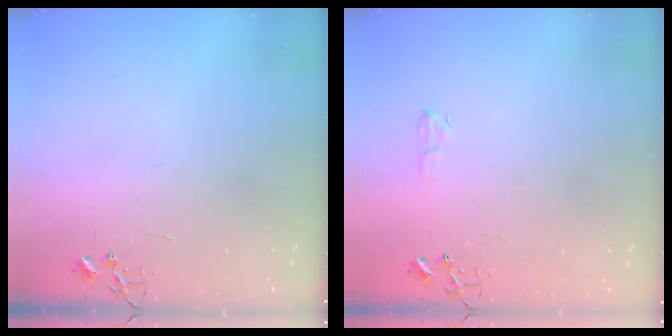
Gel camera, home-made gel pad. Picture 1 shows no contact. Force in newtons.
{"total": 5.4, "press": 5.4, "slide": 0.6}